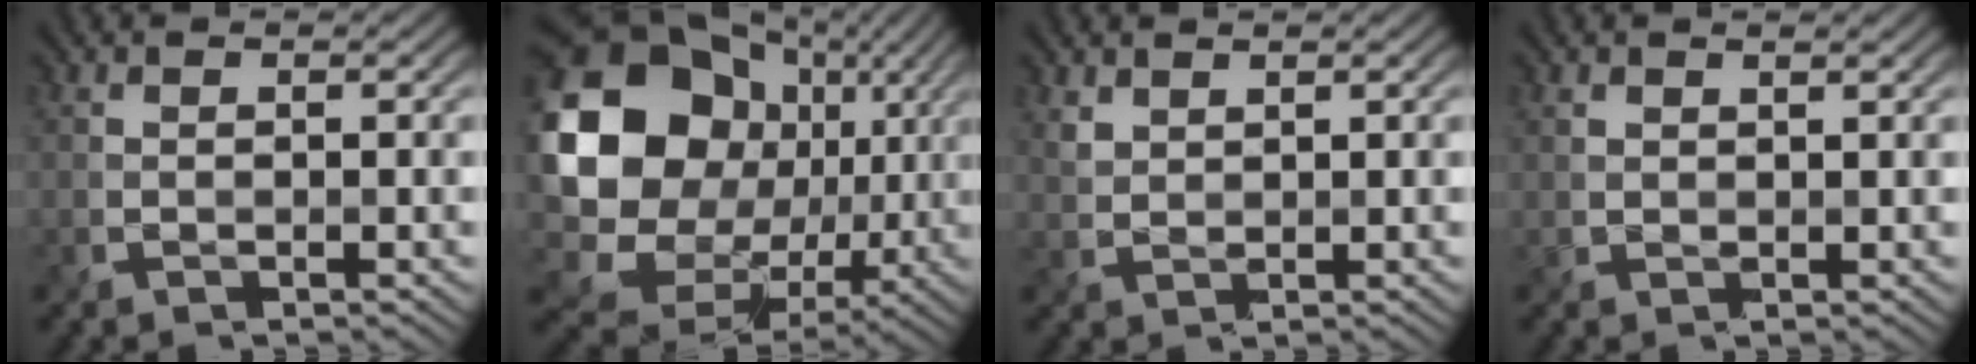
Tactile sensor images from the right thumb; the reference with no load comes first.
{"total": 19.5, "force": [2.6, 16.4, 10.2], "torque": [-0.251, -0.011, 0.054]}
{"total": 1.7, "force": [1.5, 0.7, 0.4], "torque": [-0.021, -0.001, 0.039]}
{"total": 1.1, "force": [1.0, 0.2, 0.2], "torque": [-0.011, -0.002, 0.023]}